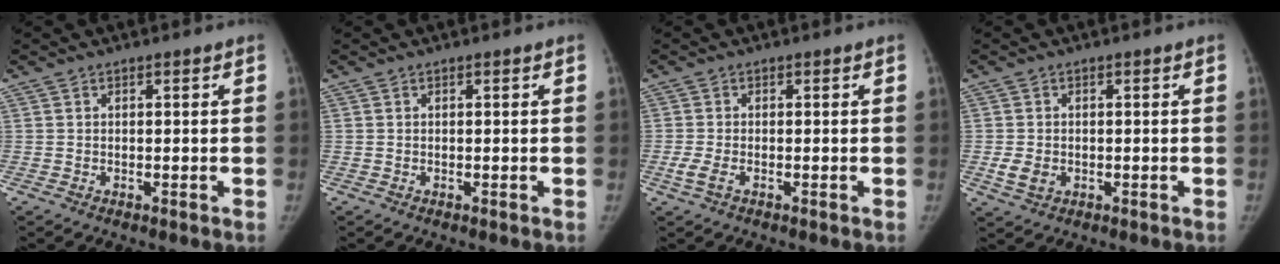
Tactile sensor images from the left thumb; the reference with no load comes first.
{"total": 0.0}
{"total": 2.4, "force": [-0.9, 1.2, 1.9], "torque": [-0.048, -0.002, -0.021]}
{"total": 4.4, "force": [-0.9, 3.4, 2.7], "torque": [-0.047, -0.003, -0.010]}